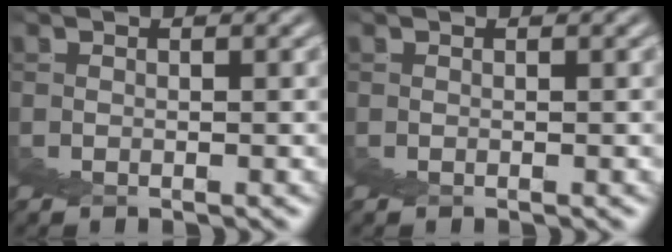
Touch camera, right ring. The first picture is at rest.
{"total": 0.0}